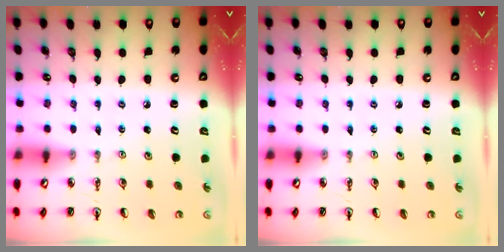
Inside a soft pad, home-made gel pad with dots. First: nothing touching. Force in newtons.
{"total": 0.0}